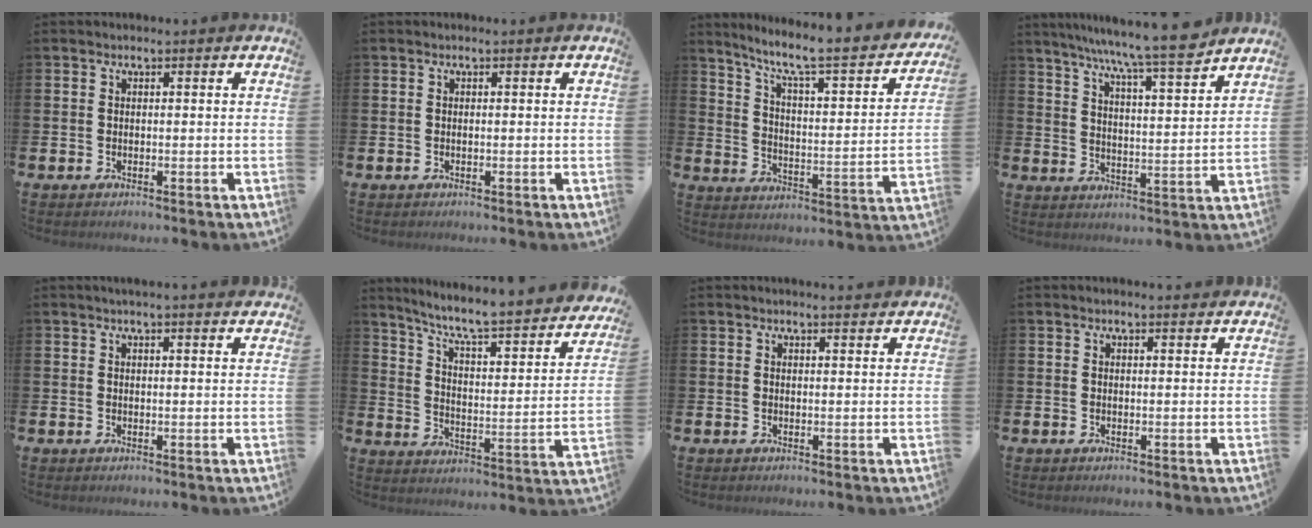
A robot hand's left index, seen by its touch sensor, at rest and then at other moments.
{"total": 0.0}
{"total": 7.3, "force": [5.9, 1.2, 4.0], "torque": [-0.096, -0.048, 0.087]}
{"total": 8.8, "force": [8.0, 0.0, 3.7], "torque": [-0.083, -0.055, 0.137]}
{"total": 1.8, "force": [1.8, -0.2, 0.4], "torque": [-0.010, -0.005, 0.033]}
{"total": 7.2, "force": [6.2, 1.2, 3.5], "torque": [-0.086, -0.053, 0.095]}
{"total": 1.5, "force": [1.5, 0.0, 0.1], "torque": [0.007, -0.009, 0.025]}
{"total": 1.0, "force": [1.0, 0.0, 0.2], "torque": [0.006, -0.005, 0.016]}